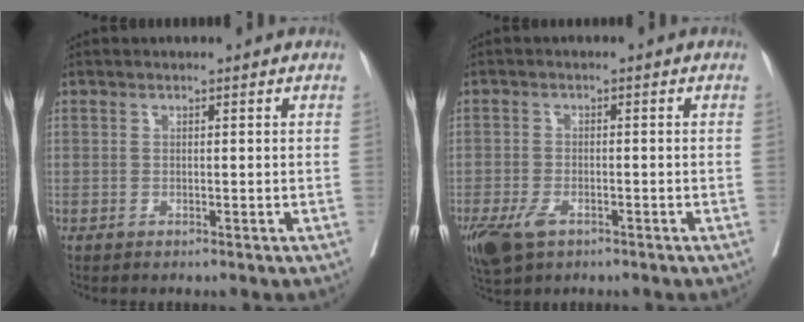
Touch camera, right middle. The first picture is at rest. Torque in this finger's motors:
{"motor_torque": [0.77, -0.71, 0.18, 0.03]}